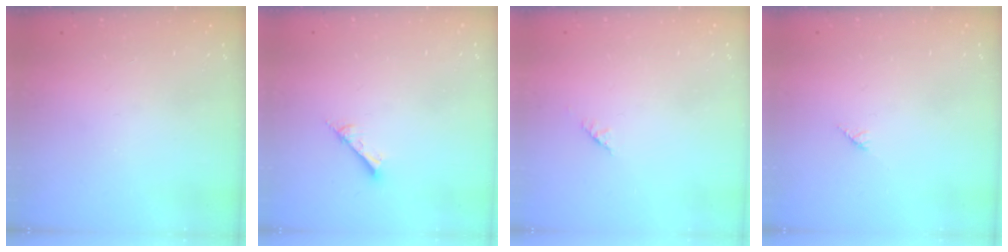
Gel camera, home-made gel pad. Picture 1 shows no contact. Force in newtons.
{"total": 2.6, "press": 2.6, "slide": 0.1}
{"total": 1.4, "press": 1.3, "slide": 0.5}
{"total": 2.7, "press": 2.7, "slide": 0.2}